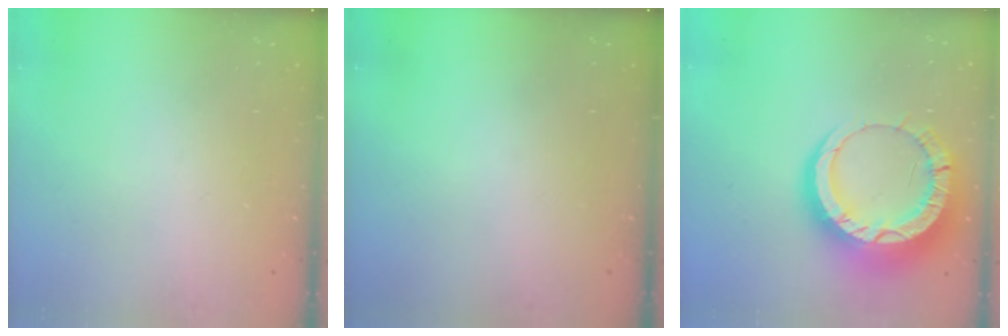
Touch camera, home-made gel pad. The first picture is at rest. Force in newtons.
{"total": 0.0}
{"total": 18.7, "press": 18.6, "slide": 1.9}